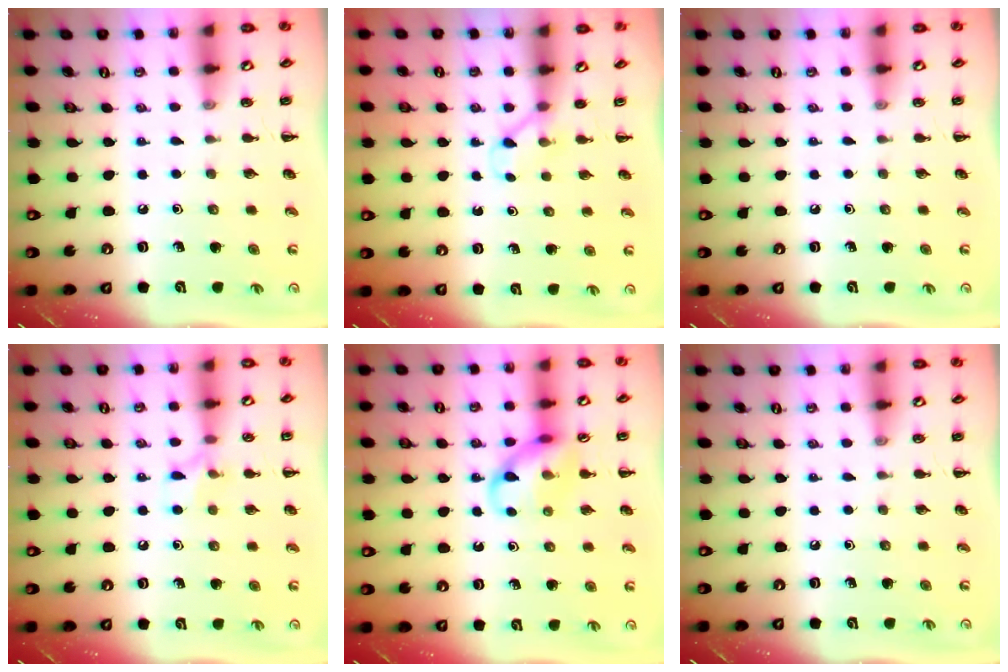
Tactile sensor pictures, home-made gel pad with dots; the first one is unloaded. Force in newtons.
{"total": 2.8, "press": 2.6, "slide": 1.0}
{"total": 0.0}
{"total": 6.5, "press": 6.4, "slide": 1.5}
{"total": 11.1, "press": 11.0, "slide": 1.3}
{"total": 0.0}